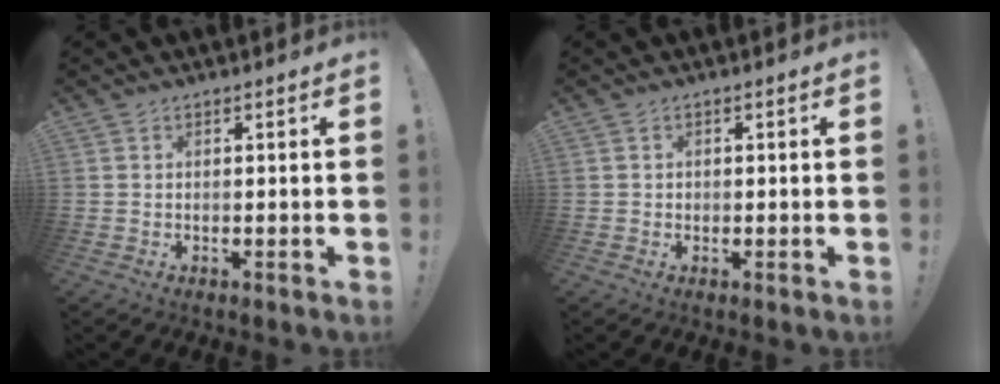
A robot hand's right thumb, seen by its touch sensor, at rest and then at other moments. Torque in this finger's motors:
{"motor_torque": [-0.01, -0.19, 0.12, -0.07, 0.00]}